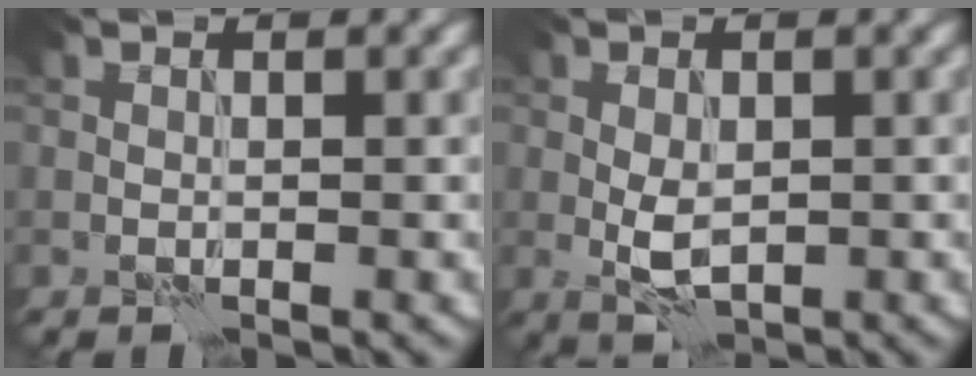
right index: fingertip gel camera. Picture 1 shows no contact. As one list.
[{"total": 2.9, "force": [-0.2, 1.6, 2.4], "torque": [-0.045, -0.003, -0.002]}]